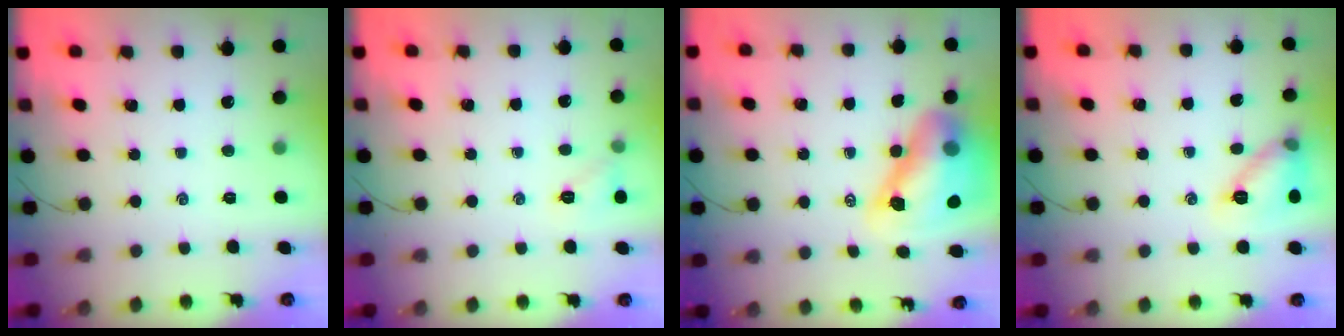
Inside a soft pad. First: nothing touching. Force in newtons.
{"total": 5.7, "press": 5.4, "slide": 1.6}
{"total": 15.3, "press": 14.6, "slide": 4.3}
{"total": 11.2, "press": 11.1, "slide": 1.3}